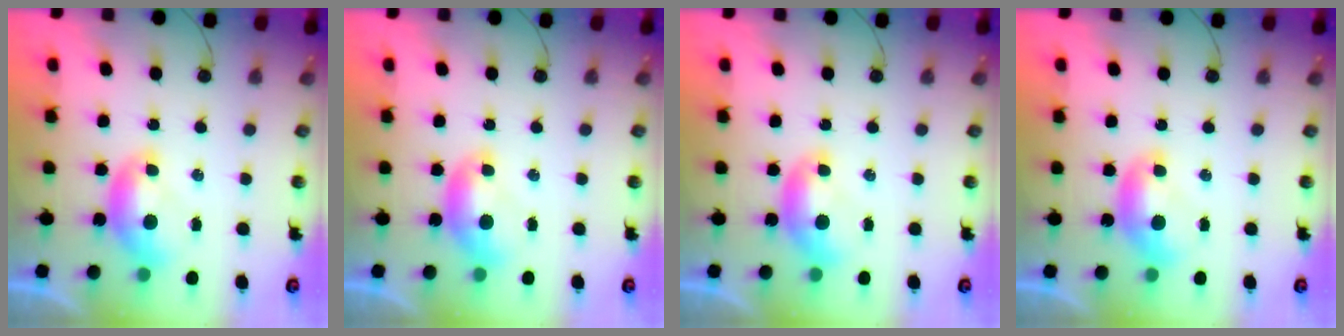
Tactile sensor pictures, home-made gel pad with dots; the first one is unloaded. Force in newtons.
{"total": 0.0}
{"total": 0.0}
{"total": 0.0}